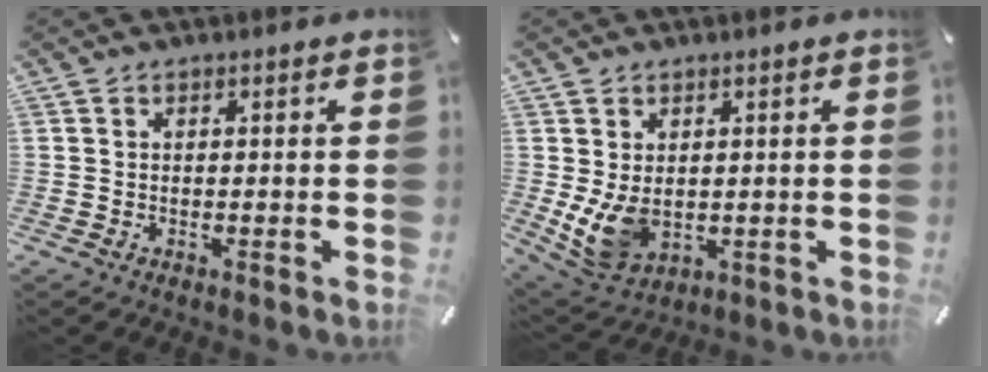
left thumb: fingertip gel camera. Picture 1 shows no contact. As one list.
[{"total": 8.4, "force": [0.7, 6.6, 5.2], "torque": [-0.114, -0.009, 0.016]}]